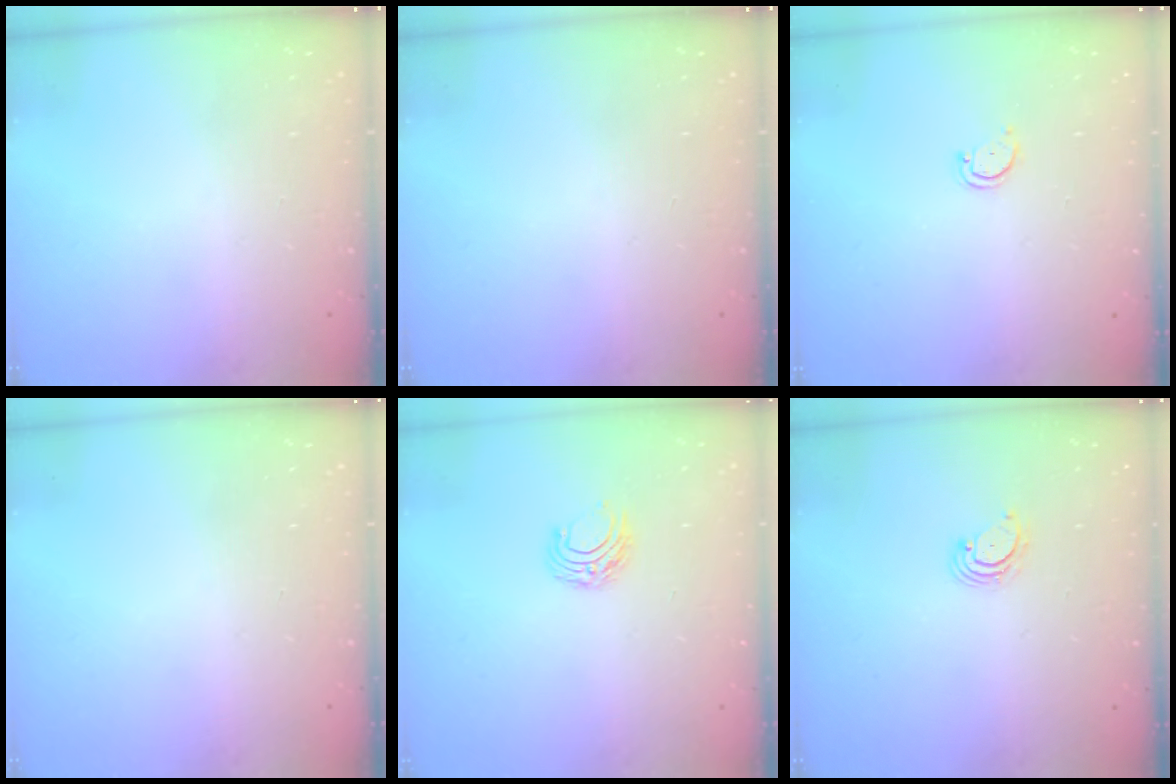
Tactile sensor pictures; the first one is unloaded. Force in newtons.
{"total": 0.0}
{"total": 2.9, "press": 2.9, "slide": 0.4}
{"total": 0.0}
{"total": 6.2, "press": 6.2, "slide": 0.5}
{"total": 3.3, "press": 3.3, "slide": 0.6}